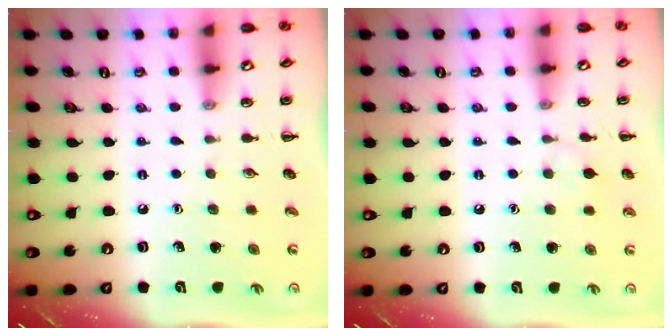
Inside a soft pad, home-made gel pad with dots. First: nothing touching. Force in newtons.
{"total": 5.2, "press": 5.0, "slide": 1.6}